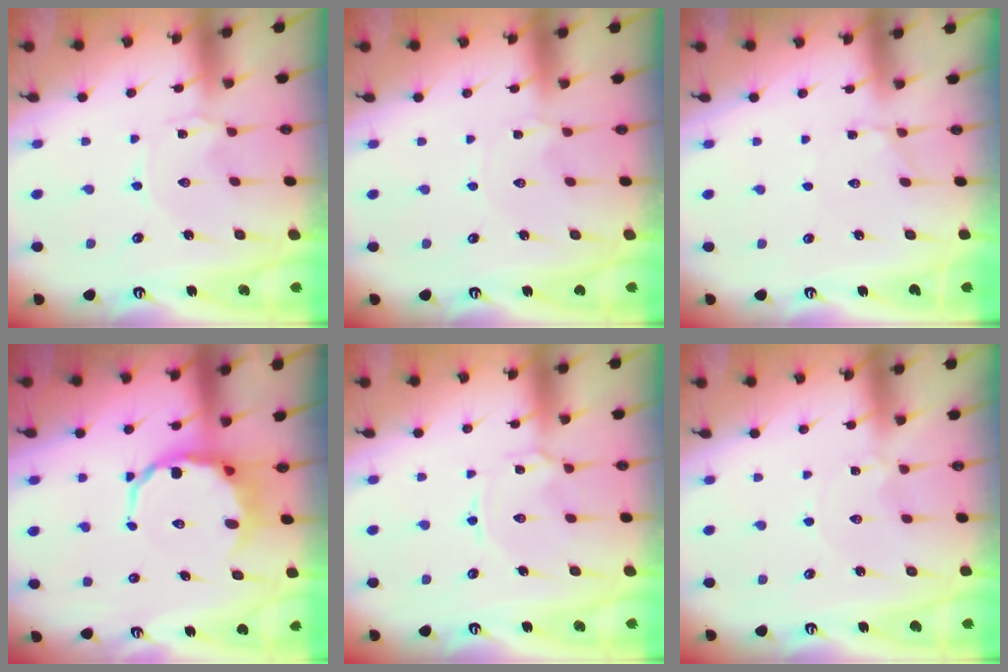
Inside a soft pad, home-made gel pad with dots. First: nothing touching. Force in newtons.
{"total": 0.0}
{"total": 2.3, "press": 2.2, "slide": 0.6}
{"total": 9.9, "press": 9.6, "slide": 2.6}
{"total": 3.0, "press": 2.9, "slide": 0.4}
{"total": 0.0}